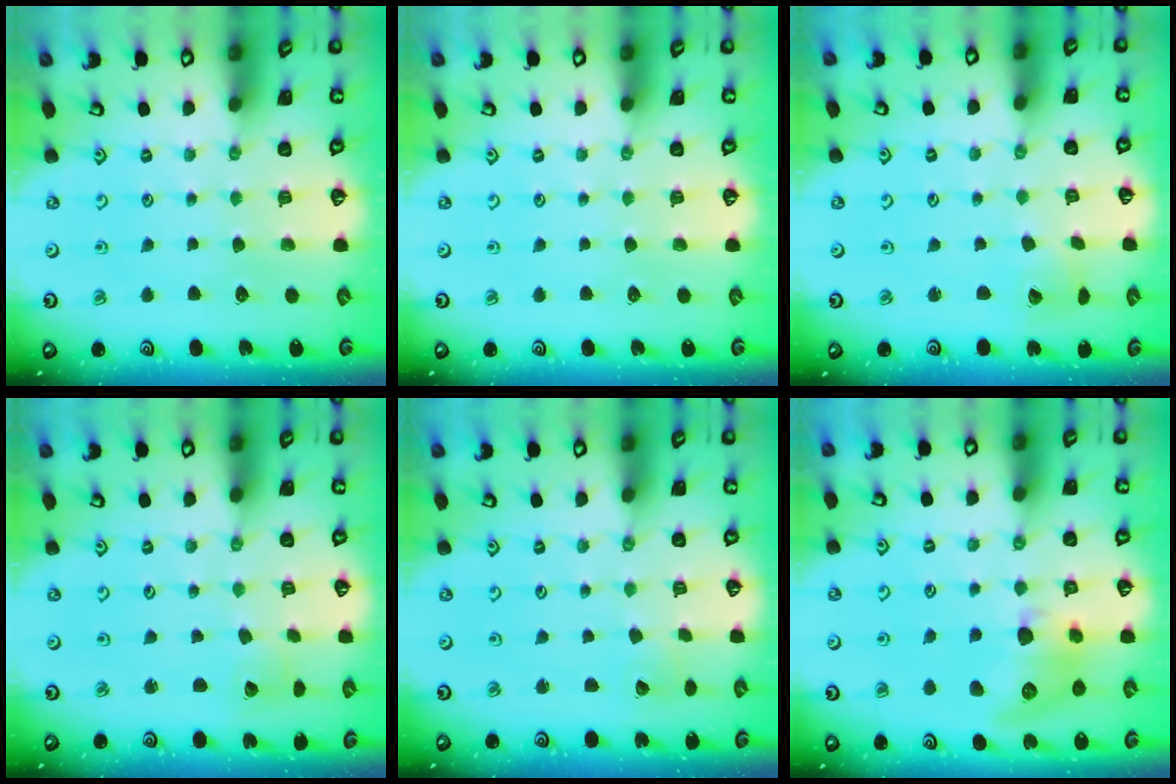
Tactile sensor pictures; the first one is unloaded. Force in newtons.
{"total": 0.0}
{"total": 3.6, "press": 3.5, "slide": 0.4}
{"total": 1.8, "press": 1.7, "slide": 0.3}
{"total": 2.2, "press": 2.2, "slide": 0.2}
{"total": 16.3, "press": 16.2, "slide": 1.3}